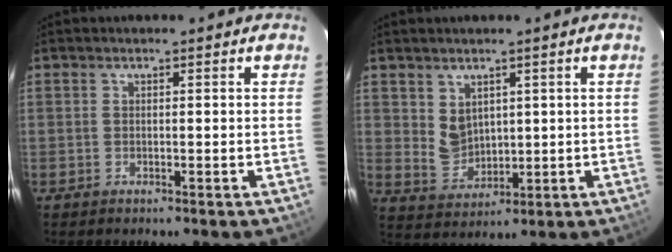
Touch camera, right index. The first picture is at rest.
{"total": 5.3, "force": [2.3, 4.1, 2.5], "torque": [-0.043, -0.001, 0.061]}